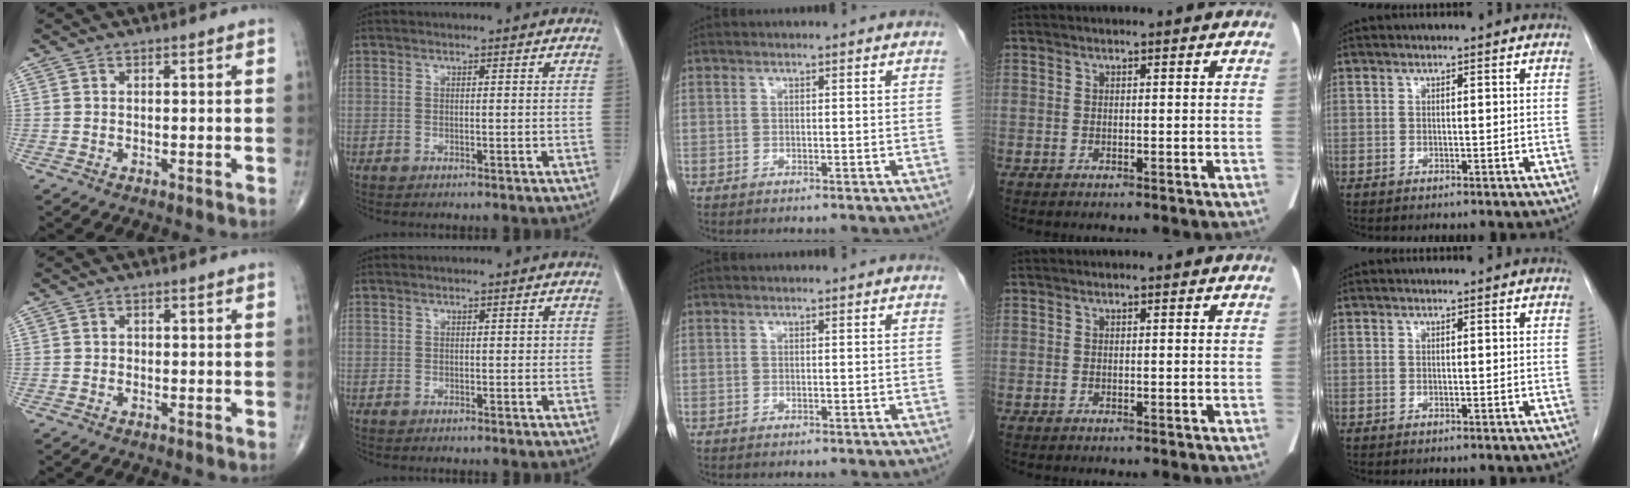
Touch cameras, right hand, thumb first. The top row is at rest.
{"thumb": {"total": 0.6, "force": [-0.1, 0.5, 0.2], "torque": [0.000, 0.002, -0.004]}, "index": {"total": 0.6, "force": [0.1, 0.5, 0.4], "torque": [-0.004, 0.003, 0.002]}}